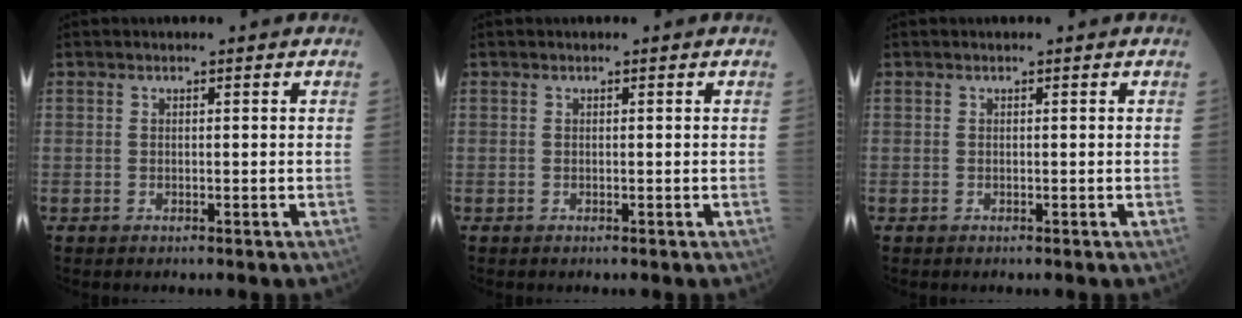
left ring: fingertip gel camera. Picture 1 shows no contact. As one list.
[{"total": 0.0}, {"total": 0.0}]